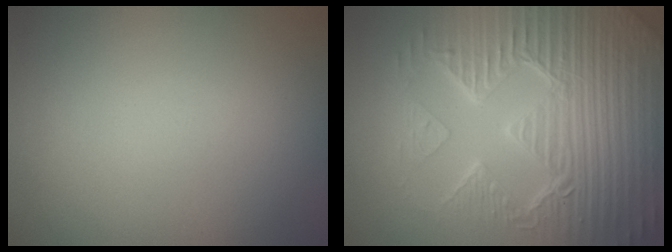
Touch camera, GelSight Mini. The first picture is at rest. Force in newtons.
{"total": 9.8, "press": 6.9, "slide": 7.0}